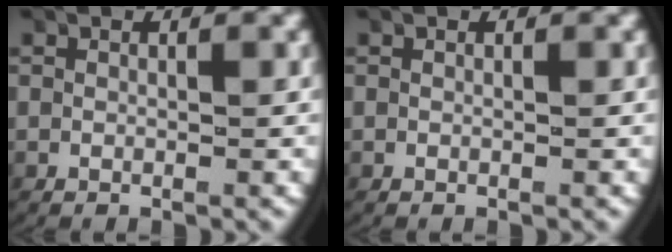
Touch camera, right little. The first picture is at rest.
{"total": 0.0}